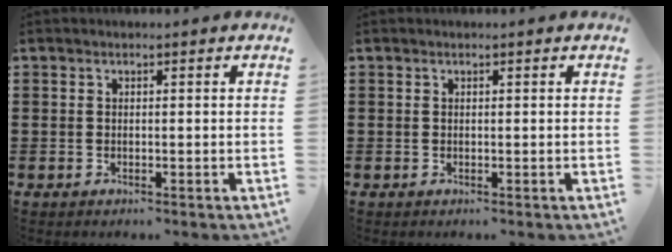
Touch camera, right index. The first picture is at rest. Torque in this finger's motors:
{"motor_torque": [-0.17, 0.16, 0.00, 0.00]}